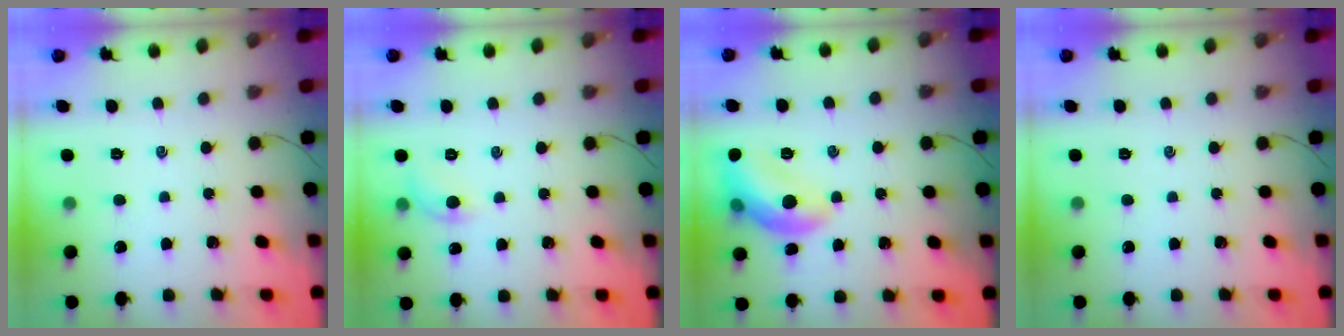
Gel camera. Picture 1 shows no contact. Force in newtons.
{"total": 6.3, "press": 6.2, "slide": 1.3}
{"total": 11.8, "press": 11.8, "slide": 0.8}
{"total": 0.0}